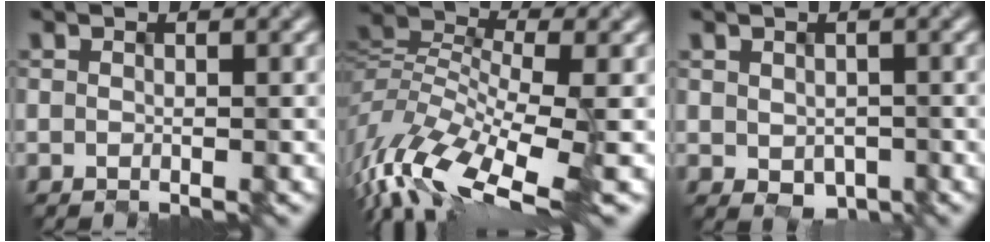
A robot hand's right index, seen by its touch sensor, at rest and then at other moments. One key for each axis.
{"total": 10.0, "fx": -4.4, "fy": 4.2, "fz": 8.0, "tx": -0.161, "ty": 0.002, "tz": -0.088}
{"total": 1.8, "fx": -0.3, "fy": 1.6, "fz": 0.8, "tx": -0.011, "ty": -0.010, "tz": 0.009}